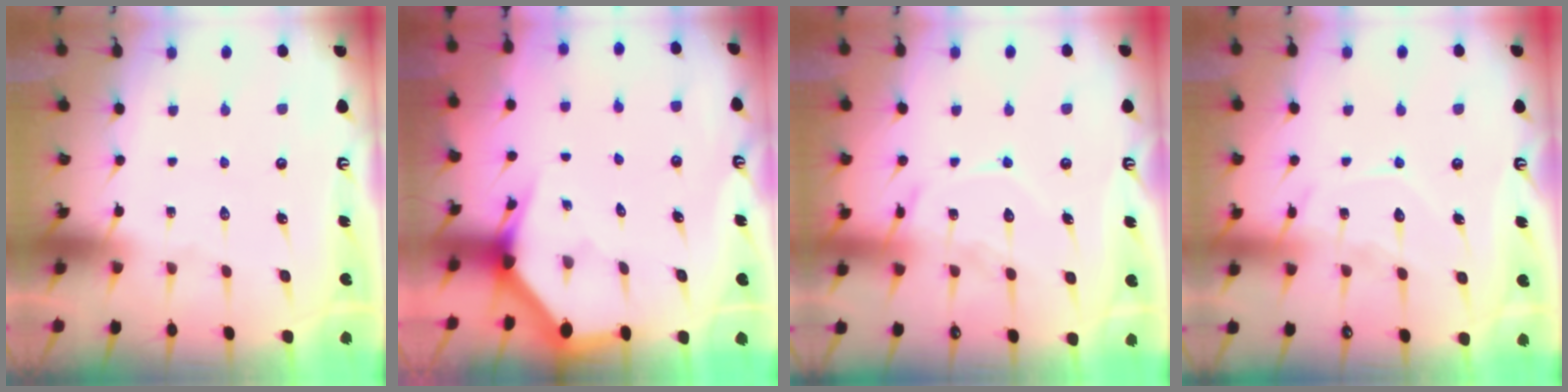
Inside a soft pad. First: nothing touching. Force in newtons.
{"total": 2.9, "press": 2.9, "slide": 0.0}
{"total": 12.9, "press": 12.9, "slide": 1.3}
{"total": 10.1, "press": 10.1, "slide": 1.0}